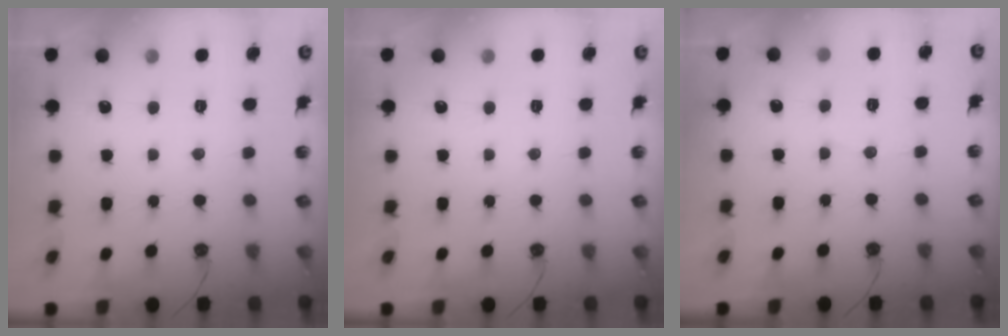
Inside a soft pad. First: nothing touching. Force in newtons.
{"total": 0.0}
{"total": 3.0, "press": 3.0, "slide": 0.3}